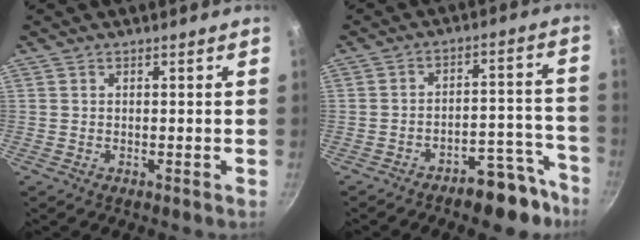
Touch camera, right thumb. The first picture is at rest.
{"total": 10.4, "force": [-7.7, 4.0, 5.8], "torque": [-0.056, 0.082, -0.113]}